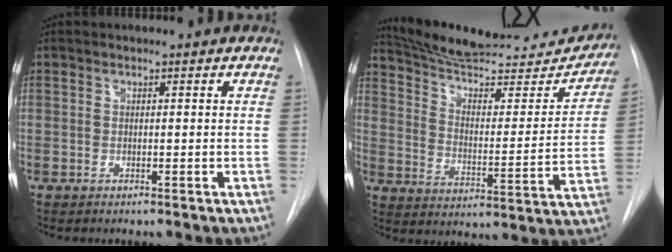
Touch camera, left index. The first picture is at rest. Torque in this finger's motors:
{"motor_torque": [0.82, -1.32, 0.03, 0.00]}